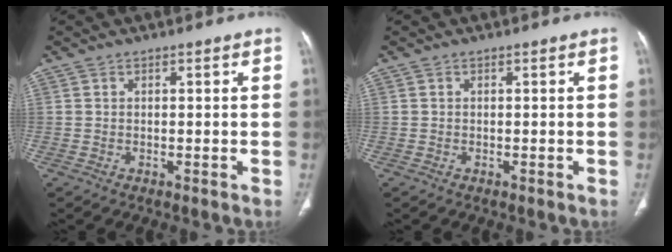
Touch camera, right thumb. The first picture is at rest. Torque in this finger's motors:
{"motor_torque": [-0.13, 0.18, -0.28, 0.09, -0.02]}